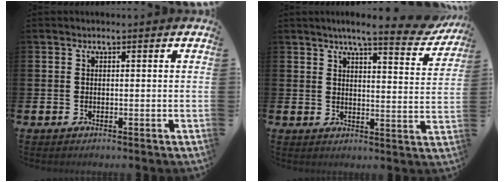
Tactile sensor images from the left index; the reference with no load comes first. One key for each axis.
{"total": 6.2, "fx": 5.4, "fy": 0.7, "fz": 2.9, "tx": -0.054, "ty": -0.032, "tz": 0.087}